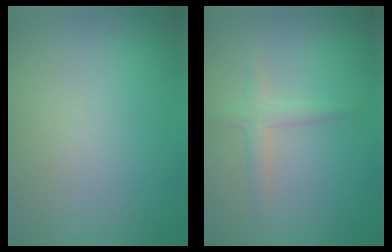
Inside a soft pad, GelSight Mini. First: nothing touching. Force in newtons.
{"total": 1.7, "press": 1.7, "slide": 0.1}